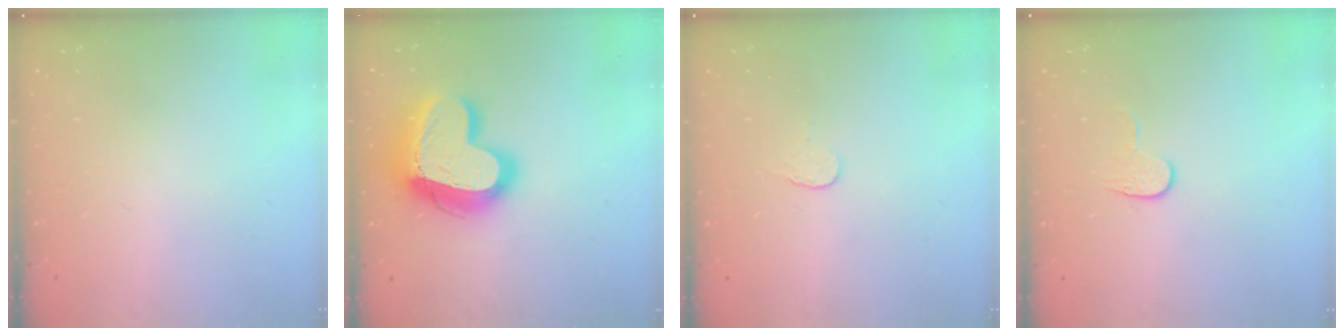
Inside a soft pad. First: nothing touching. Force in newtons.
{"total": 21.0, "press": 20.9, "slide": 1.9}
{"total": 3.4, "press": 3.4, "slide": 0.3}
{"total": 3.7, "press": 3.6, "slide": 0.4}